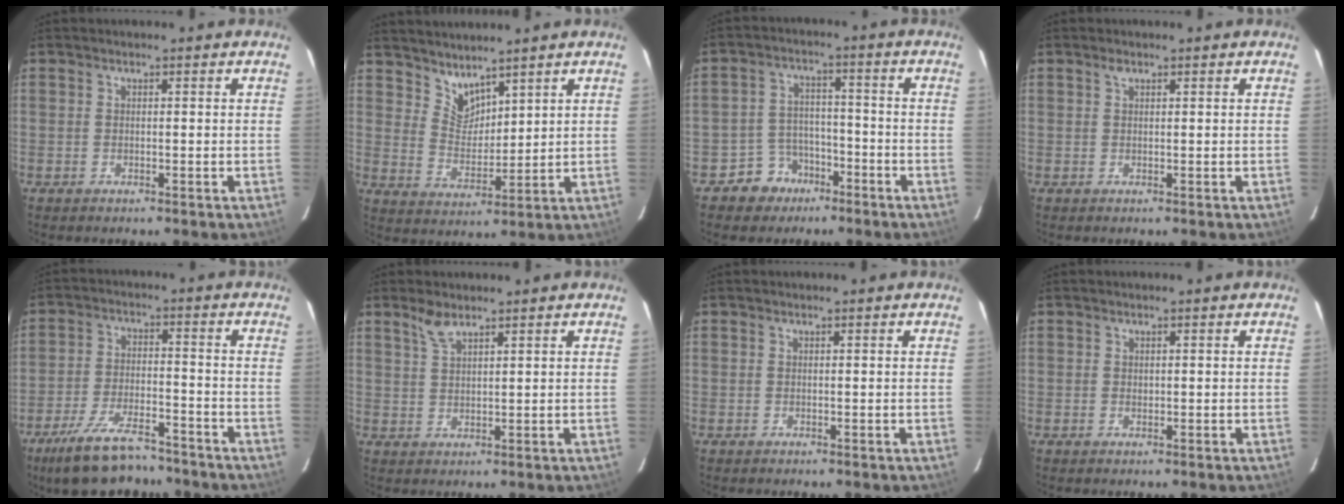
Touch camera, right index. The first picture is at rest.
{"total": 5.7, "force": [5.0, 2.3, 1.7], "torque": [-0.021, -0.002, 0.102]}
{"total": 6.7, "force": [-4.4, 5.1, 0.6], "torque": [-0.026, 0.028, -0.066]}
{"total": 0.8, "force": [0.5, 0.4, 0.5], "torque": [-0.008, 0.003, 0.008]}
{"total": 14.5, "force": [-11.5, 5.1, 7.2], "torque": [-0.160, -0.012, -0.192]}
{"total": 3.2, "force": [2.5, 0.9, 1.8], "torque": [-0.036, 0.004, 0.050]}
{"total": 0.0}
{"total": 0.6, "force": [0.1, 0.5, 0.3], "torque": [-0.003, 0.002, 0.003]}